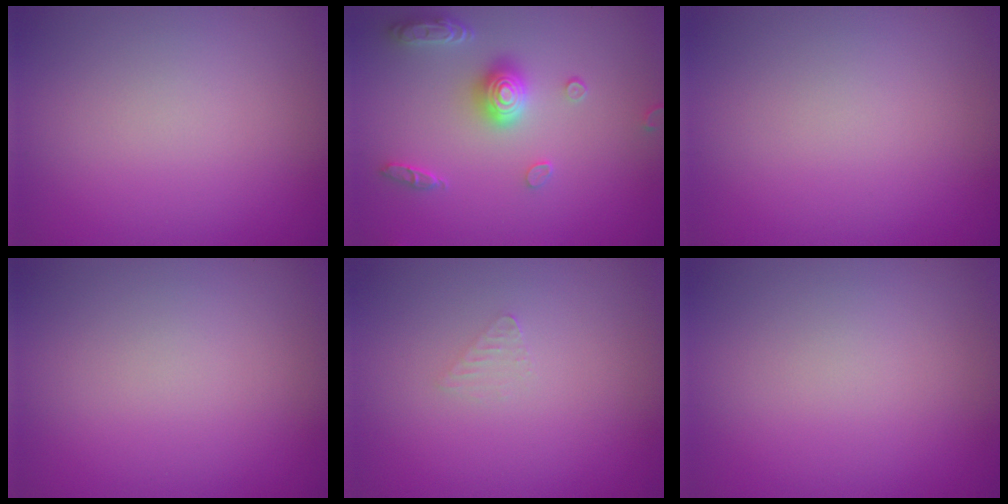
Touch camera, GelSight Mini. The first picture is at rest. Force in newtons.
{"total": 3.6, "press": 3.3, "slide": 1.3}
{"total": 0.0}
{"total": 0.0}
{"total": 0.8, "press": 0.8, "slide": 0.1}
{"total": 0.0}